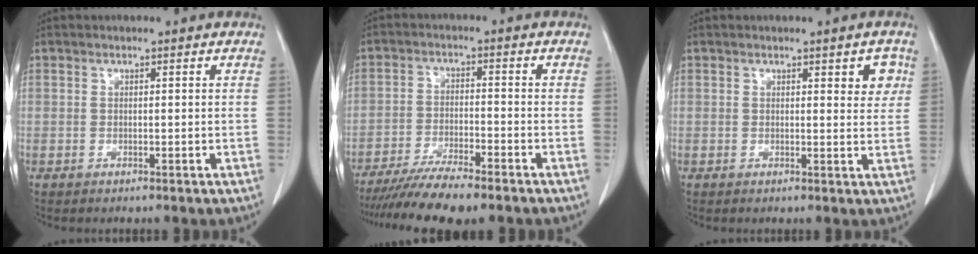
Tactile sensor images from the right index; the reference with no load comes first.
{"total": 9.3, "force": [-7.9, 0.4, 4.9], "torque": [-0.083, -0.023, -0.133]}
{"total": 3.4, "force": [1.4, 1.2, 2.9], "torque": [-0.030, -0.001, 0.014]}